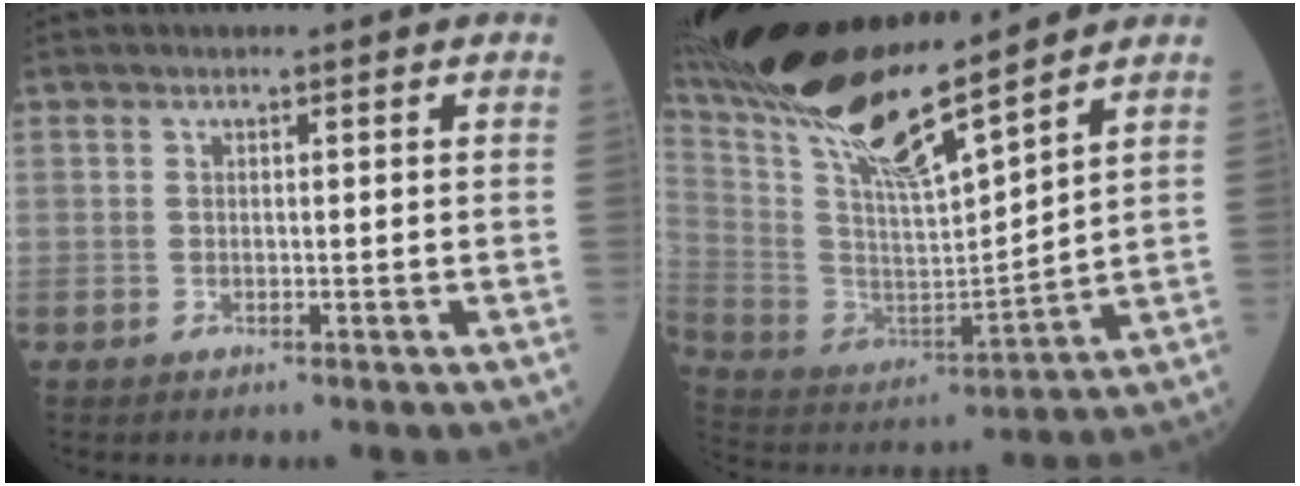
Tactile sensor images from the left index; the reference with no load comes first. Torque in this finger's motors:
{"motor_torque": [1.07, -1.07, 1.05, 0.21]}